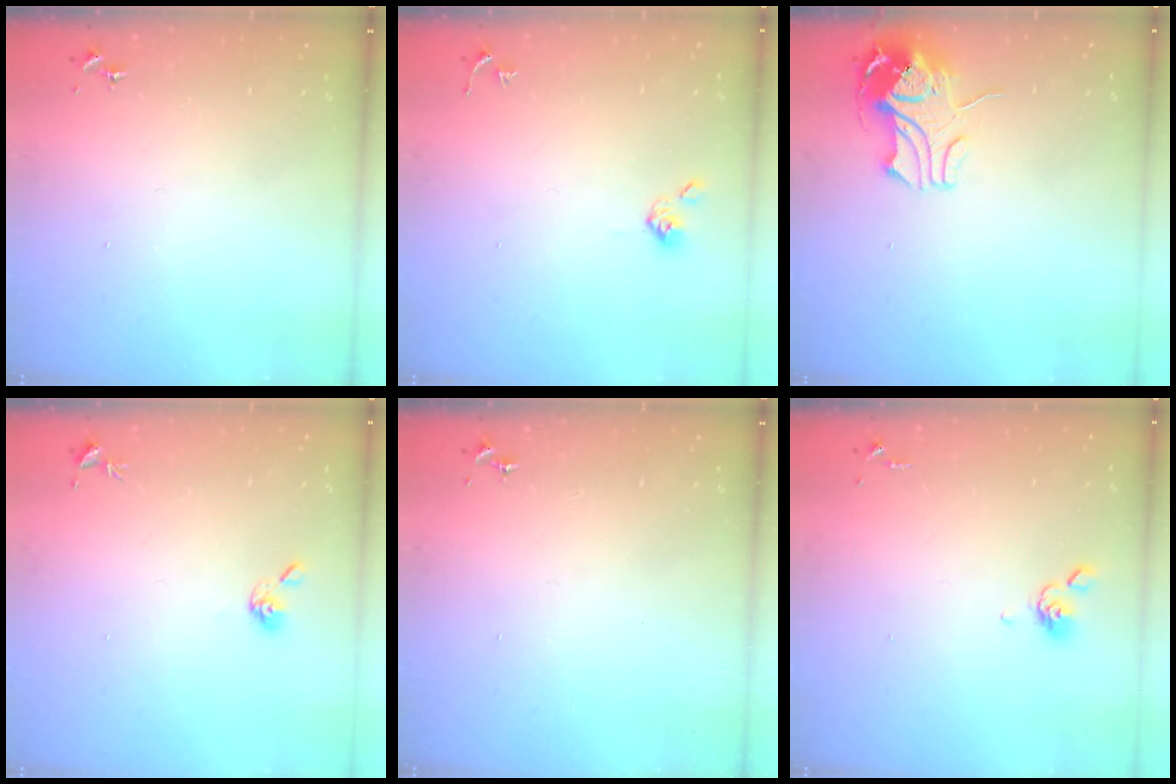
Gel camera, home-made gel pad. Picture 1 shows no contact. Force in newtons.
{"total": 4.6, "press": 4.6, "slide": 0.7}
{"total": 10.9, "press": 10.9, "slide": 1.1}
{"total": 5.2, "press": 5.1, "slide": 0.7}
{"total": 0.0}
{"total": 5.6, "press": 5.5, "slide": 1.4}